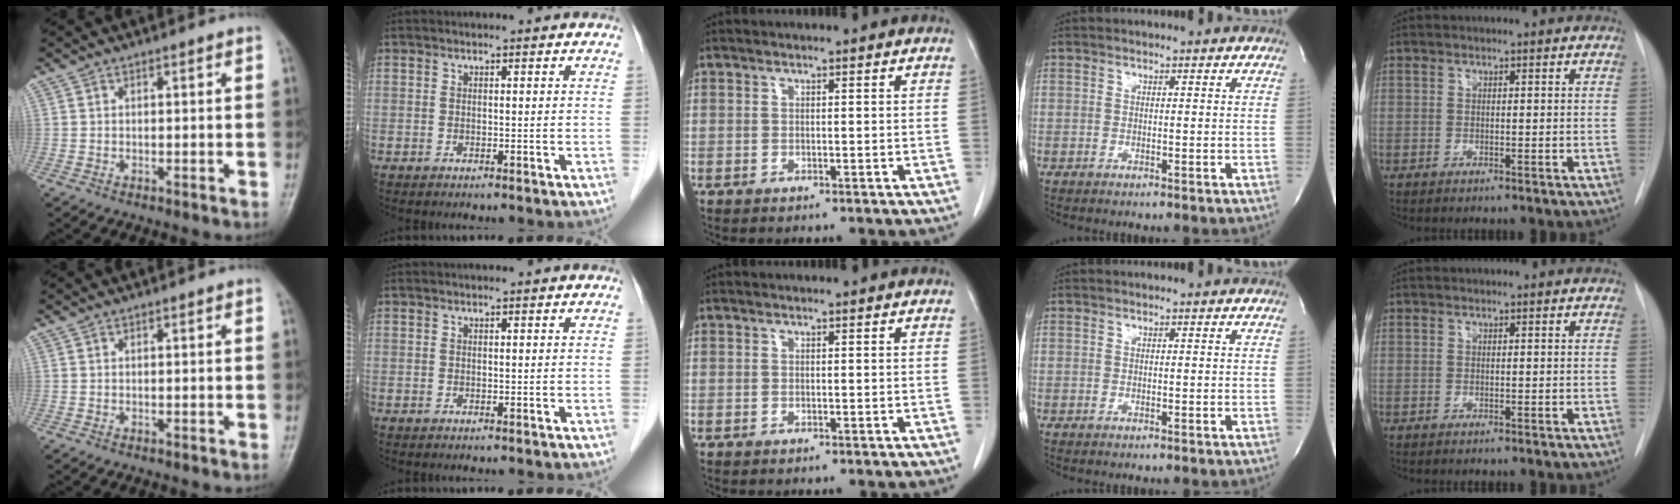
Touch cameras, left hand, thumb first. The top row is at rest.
{}